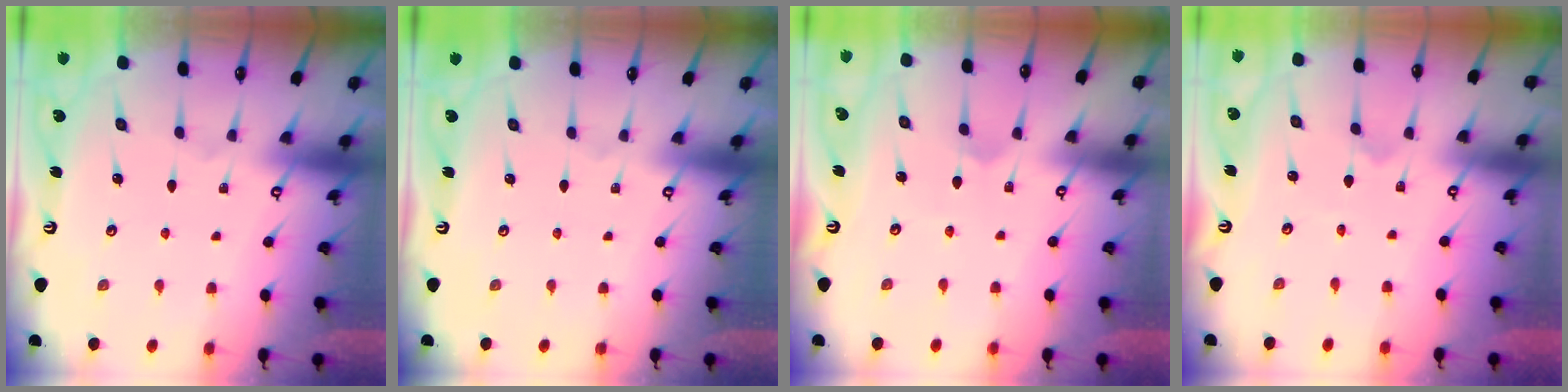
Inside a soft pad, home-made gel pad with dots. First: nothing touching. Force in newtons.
{"total": 0.0}
{"total": 2.9, "press": 2.9, "slide": 0.3}
{"total": 0.0}